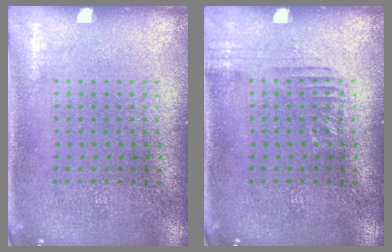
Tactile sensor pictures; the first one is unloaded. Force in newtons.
{"total": 1.2, "press": 1.2, "slide": 0.3}